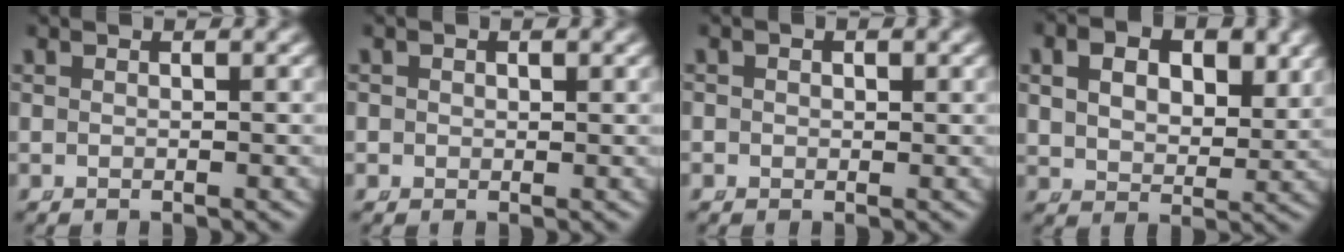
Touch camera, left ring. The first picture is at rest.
{"total": 1.5, "force": [0.2, 1.5, 0.3], "torque": [-0.008, -0.005, 0.005]}
{"total": 1.2, "force": [0.0, 1.2, 0.3], "torque": [-0.006, -0.004, 0.000]}
{"total": 4.6, "force": [1.8, 3.1, 2.8], "torque": [-0.049, -0.016, 0.039]}